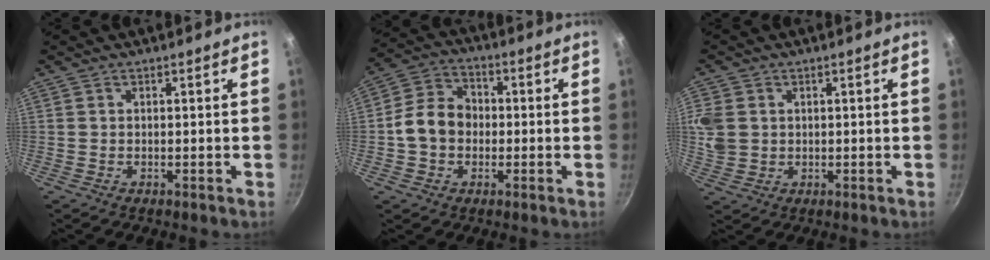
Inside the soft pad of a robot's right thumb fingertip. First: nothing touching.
{"total": 9.4, "force": [-0.9, 7.6, 5.5], "torque": [-0.070, 0.025, -0.032]}
{"total": 8.6, "force": [1.7, 7.1, 4.5], "torque": [-0.099, -0.002, 0.036]}